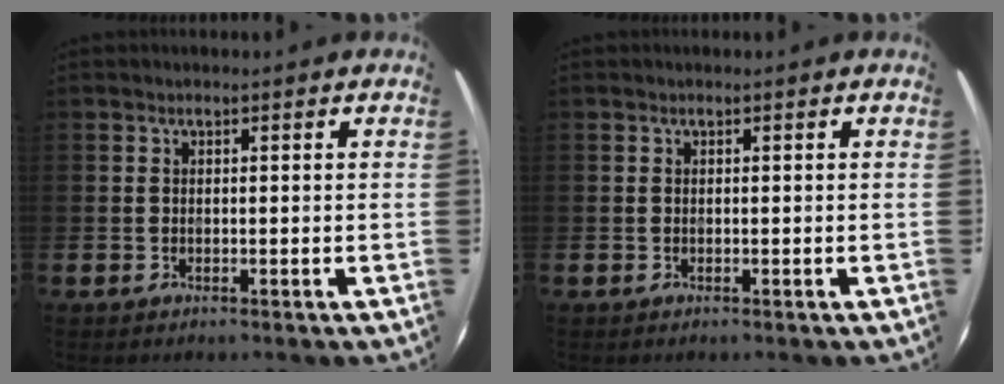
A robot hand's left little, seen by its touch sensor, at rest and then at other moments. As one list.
[{"total": 0.0}]